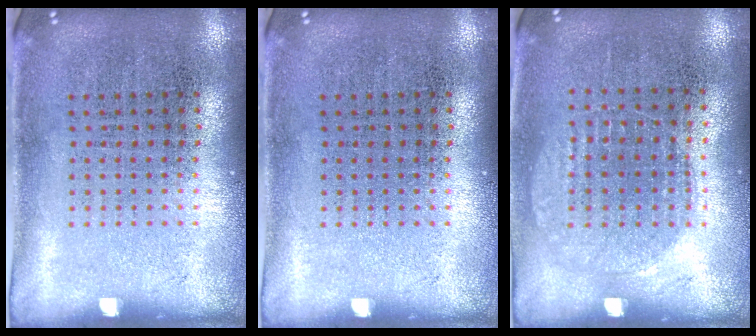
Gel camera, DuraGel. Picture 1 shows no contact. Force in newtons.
{"total": 0.0}
{"total": 0.9, "press": 0.9, "slide": 0.2}